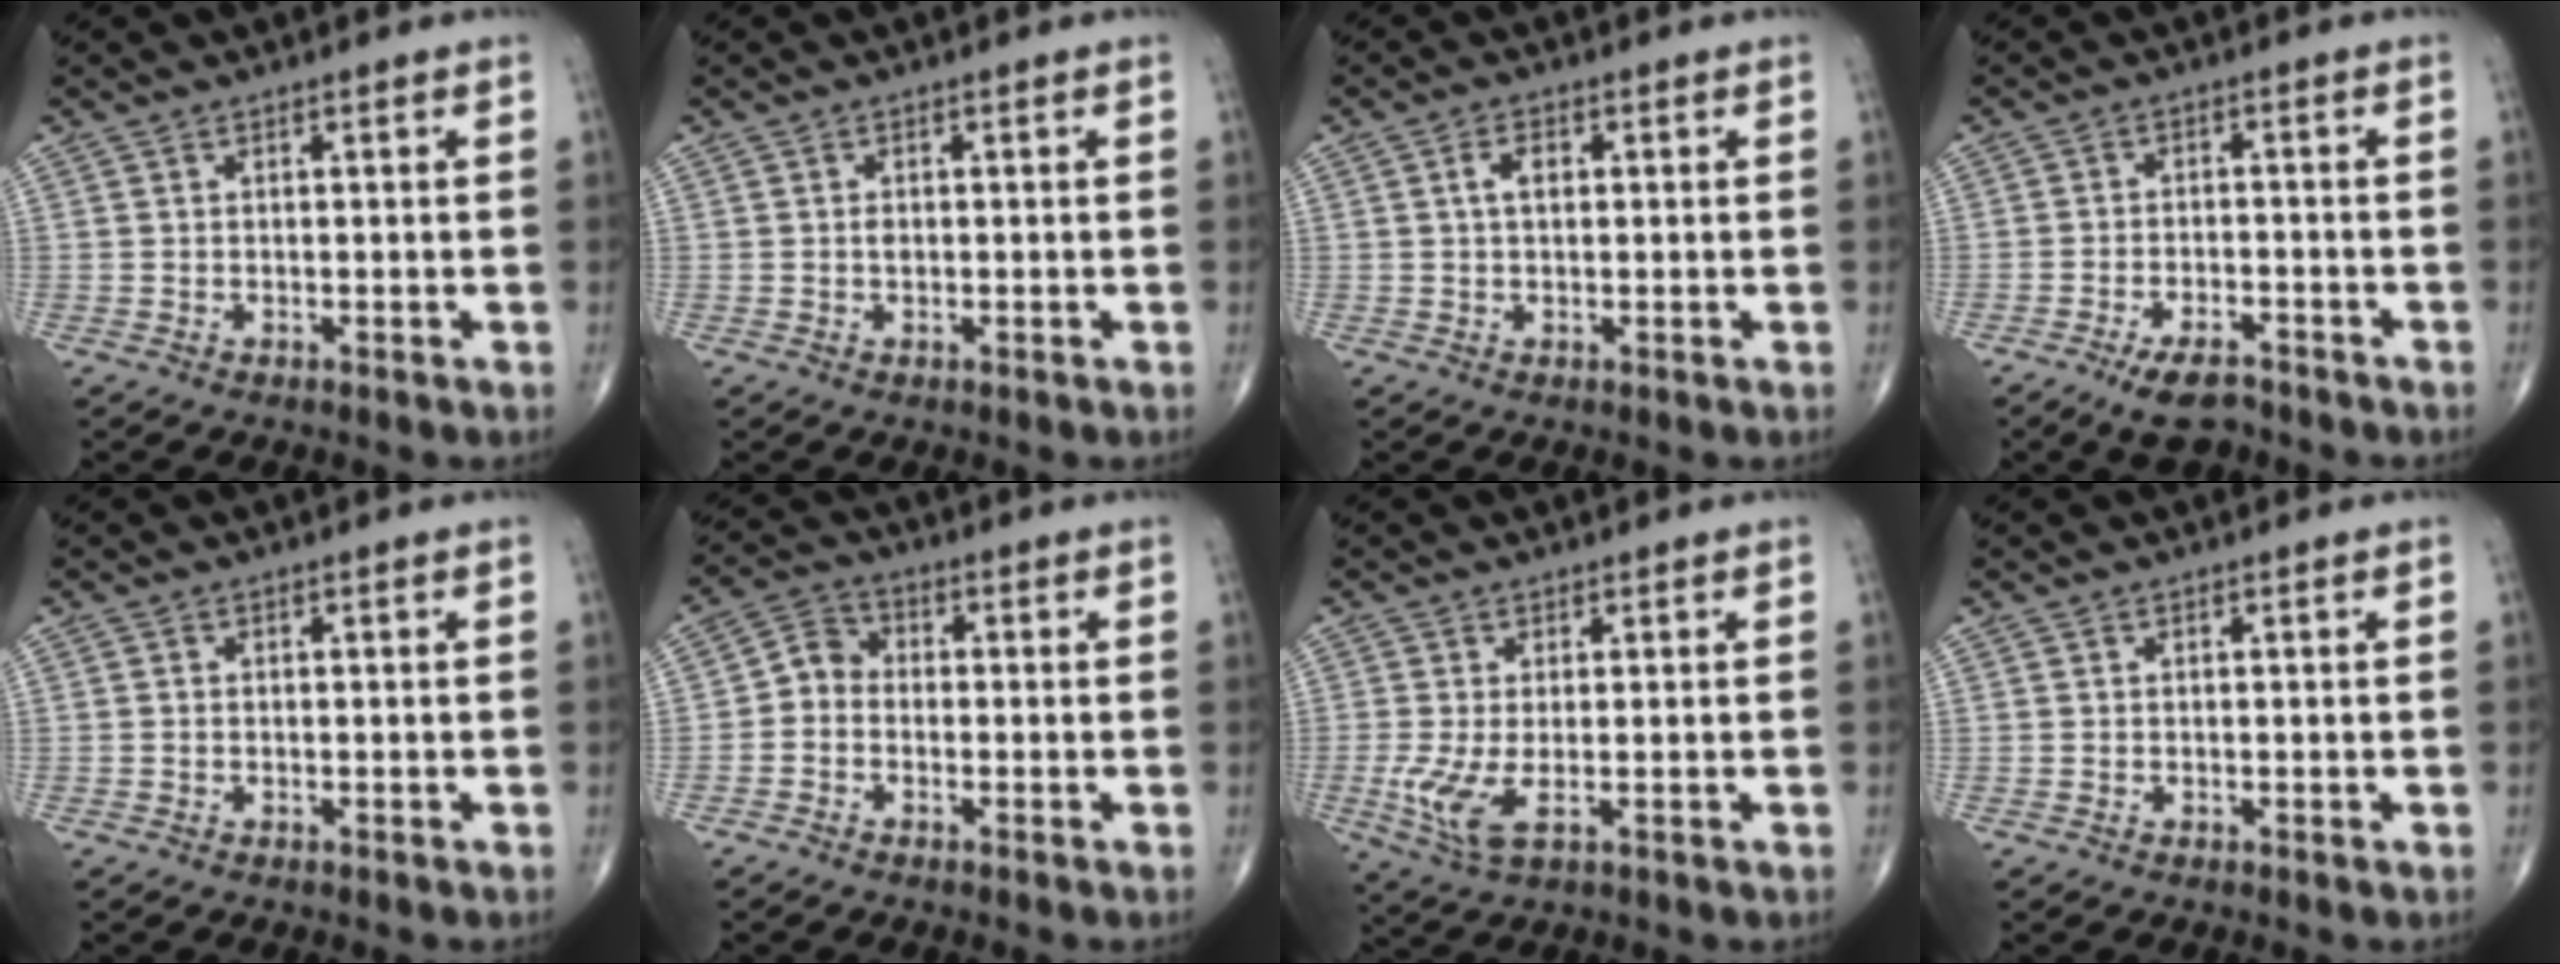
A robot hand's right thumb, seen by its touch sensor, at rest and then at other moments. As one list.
[{"total": 0.9, "force": [0.0, 0.6, 0.7], "torque": [-0.011, 0.001, -0.001]}, {"total": 3.1, "force": [0.6, 1.8, 2.4], "torque": [-0.044, 0.006, 0.009]}, {"total": 6.2, "force": [-4.5, 2.6, 3.3], "torque": [-0.057, 0.017, -0.075]}, {"total": 0.0}, {"total": 4.4, "force": [-1.2, 3.7, 2.2], "torque": [-0.021, 0.018, -0.040]}, {"total": 5.9, "force": [-0.9, 2.3, 5.4], "torque": [-0.133, -0.016, -0.013]}, {"total": 0.0}]